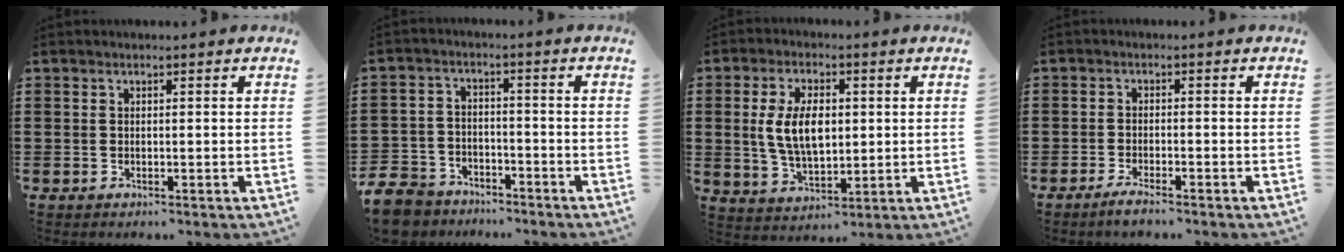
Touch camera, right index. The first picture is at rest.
{"total": 6.4, "force": [-5.9, 2.2, 0.7], "torque": [-0.042, 0.012, -0.127]}
{"total": 8.3, "force": [0.7, 4.5, 6.9], "torque": [-0.148, 0.004, 0.006]}
{"total": 2.0, "force": [-1.8, 0.0, 0.9], "torque": [-0.016, 0.003, -0.033]}